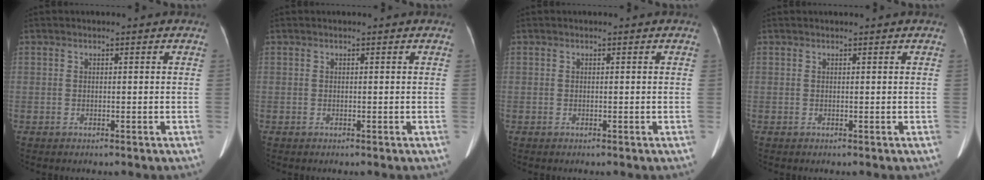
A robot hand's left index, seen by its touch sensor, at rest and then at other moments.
{"total": 0.0}
{"total": 0.0}
{"total": 0.5, "force": [0.5, 0.0, 0.0], "torque": [0.002, 0.005, 0.007]}